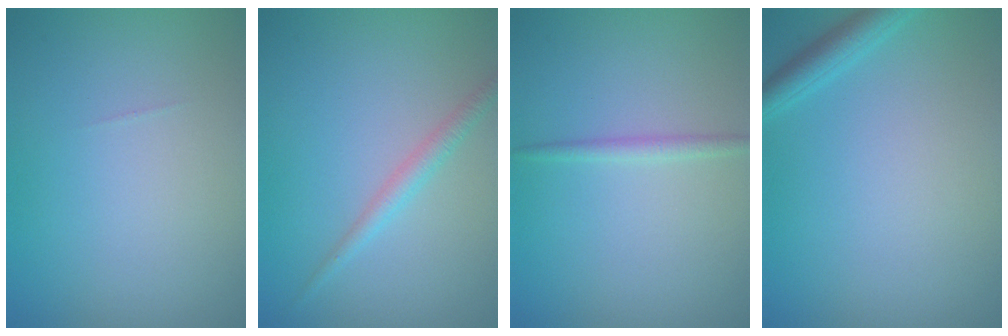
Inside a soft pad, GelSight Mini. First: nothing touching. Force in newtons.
{"total": 1.7, "press": 1.7, "slide": 0.0}
{"total": 1.1, "press": 1.1, "slide": 0.0}
{"total": 2.0, "press": 2.0, "slide": 0.1}